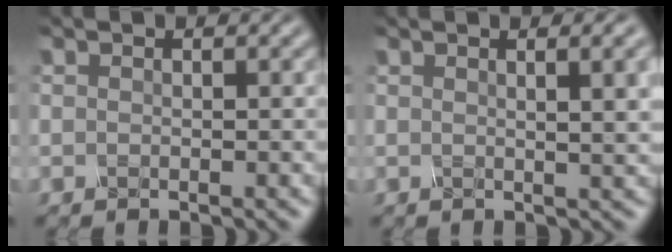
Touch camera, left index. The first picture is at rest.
{"total": 6.3, "force": [2.0, 2.5, 5.4], "torque": [-0.032, 0.024, 0.006]}